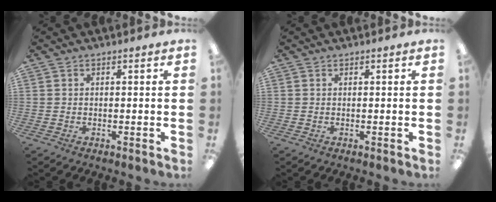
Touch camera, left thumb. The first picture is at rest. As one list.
[{"total": 0.0}]